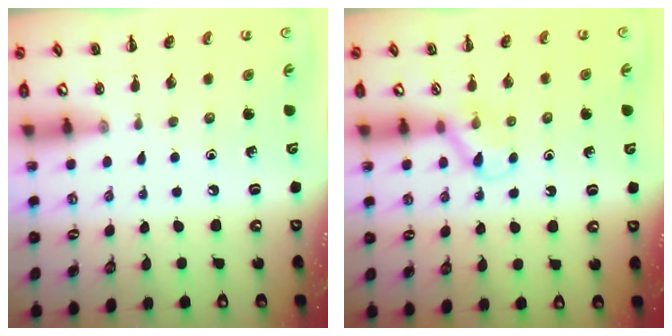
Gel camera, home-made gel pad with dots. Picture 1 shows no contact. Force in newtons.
{"total": 3.8, "press": 3.6, "slide": 1.4}